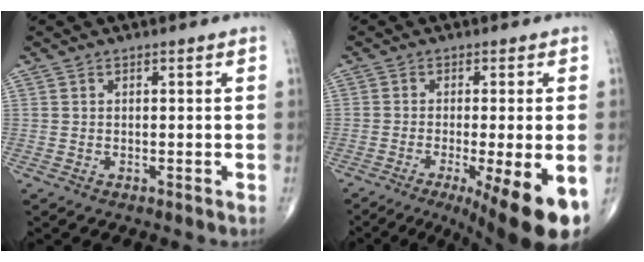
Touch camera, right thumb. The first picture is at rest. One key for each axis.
{"total": 15.1, "fx": -6.8, "fy": 2.9, "fz": 13.2, "tx": -0.149, "ty": -0.020, "tz": -0.096}